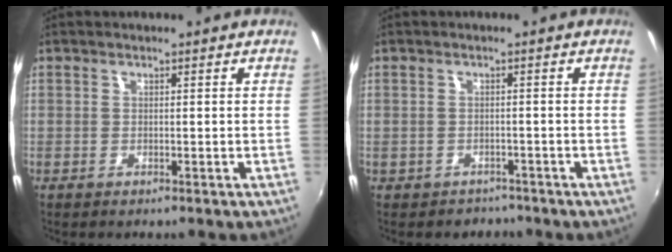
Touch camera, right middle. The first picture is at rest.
{"total": 2.5, "force": [-1.9, 1.6, -0.2], "torque": [-0.006, 0.000, -0.025]}